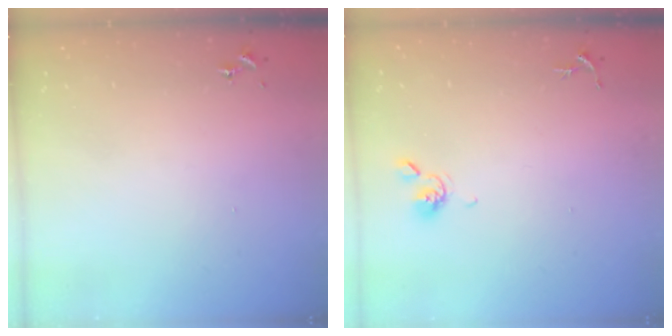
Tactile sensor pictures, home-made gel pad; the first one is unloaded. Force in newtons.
{"total": 5.5, "press": 5.4, "slide": 1.0}